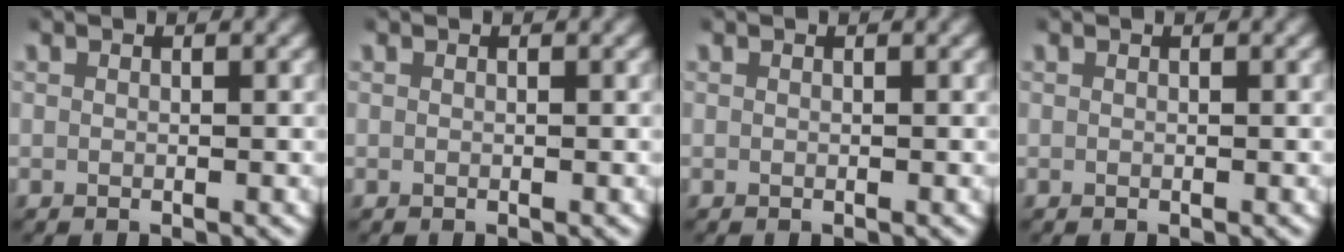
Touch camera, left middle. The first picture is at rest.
{"total": 0.0}
{"total": 0.0}
{"total": 0.0}